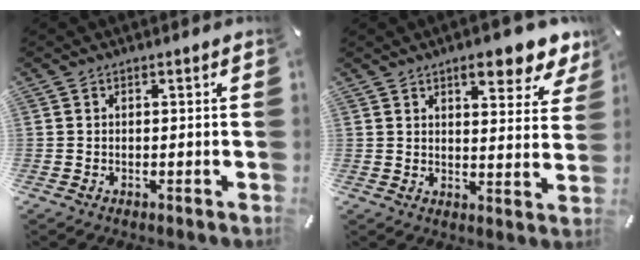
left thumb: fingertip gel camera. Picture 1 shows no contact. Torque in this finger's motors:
{"motor_torque": [0.71, -0.50, 0.28, -0.06, 0.12]}